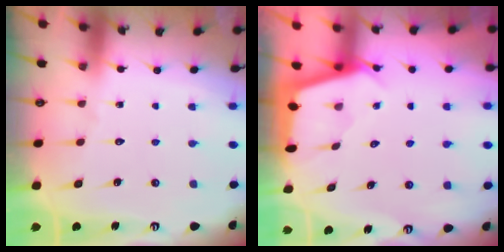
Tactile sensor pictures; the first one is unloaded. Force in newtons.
{"total": 2.4, "press": 2.4, "slide": 0.3}